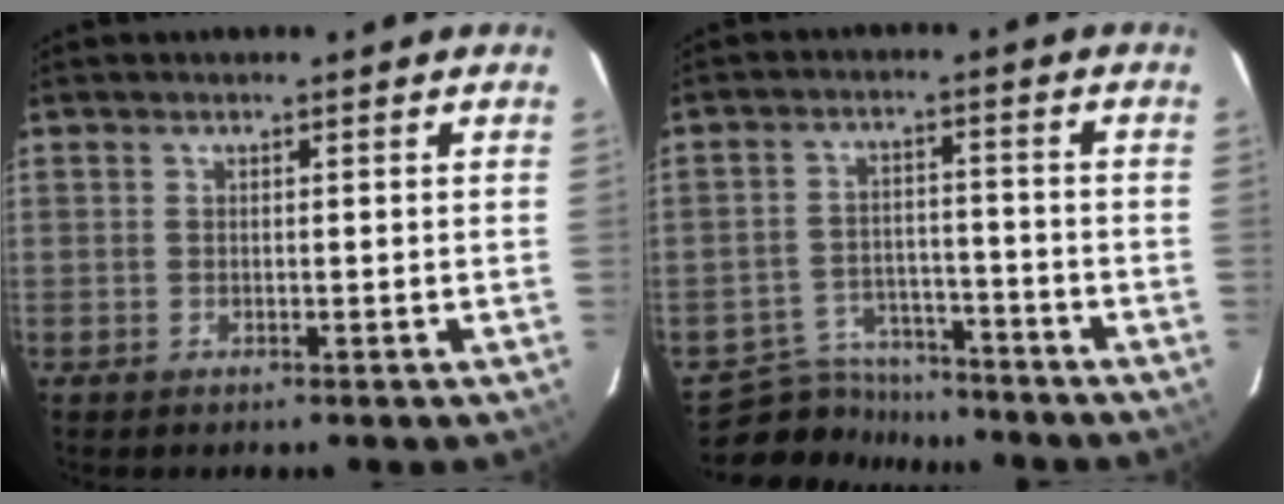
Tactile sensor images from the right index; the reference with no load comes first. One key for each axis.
{"total": 9.5, "fx": -8.7, "fy": 3.8, "fz": 0.8, "tx": -0.041, "ty": 0.014, "tz": -0.134}